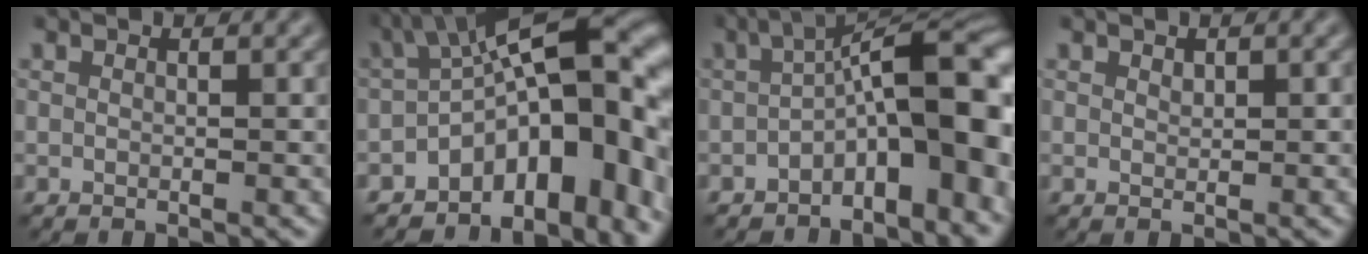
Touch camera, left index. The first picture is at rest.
{"total": 14.3, "force": [-3.9, 7.4, 11.5], "torque": [-0.121, 0.013, -0.058]}
{"total": 8.9, "force": [-1.7, 3.0, 8.2], "torque": [-0.120, 0.023, -0.036]}
{"total": 0.5, "force": [0.4, 0.3, 0.2], "torque": [-0.004, -0.001, 0.007]}